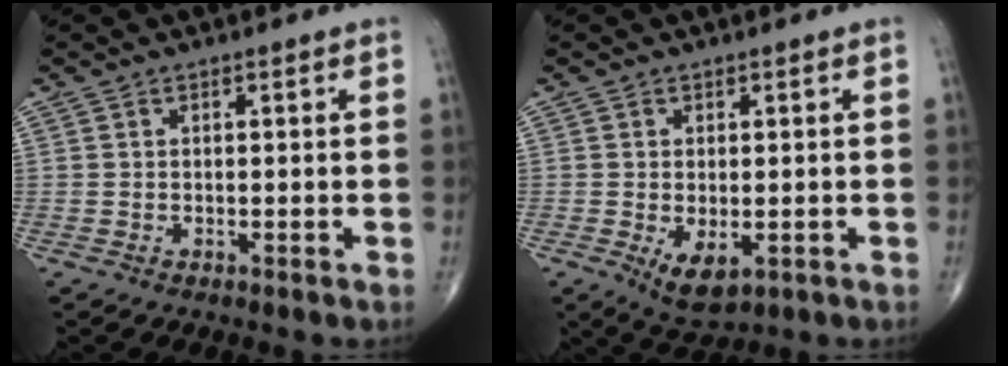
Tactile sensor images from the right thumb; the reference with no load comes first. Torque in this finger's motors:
{"motor_torque": [-0.16, 0.33, -0.04, -0.14, 0.04]}